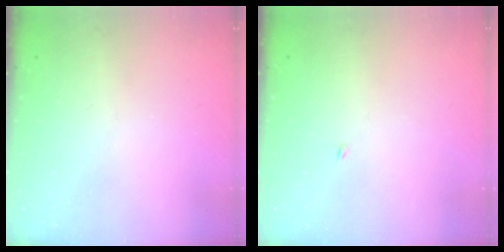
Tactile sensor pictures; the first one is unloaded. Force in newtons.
{"total": 1.9, "press": 1.9, "slide": 0.2}